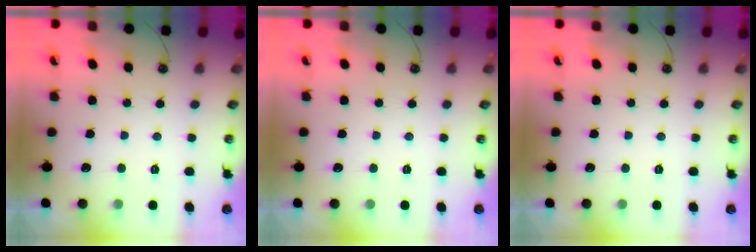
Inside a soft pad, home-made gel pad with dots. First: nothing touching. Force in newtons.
{"total": 0.0}
{"total": 0.0}